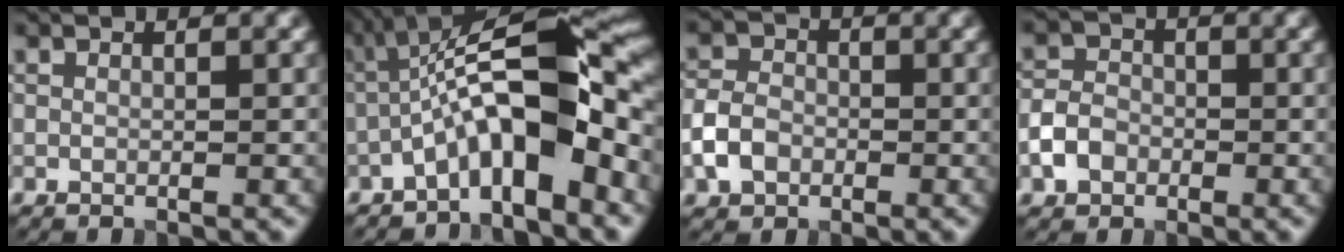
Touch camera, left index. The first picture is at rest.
{"total": 11.2, "force": [-3.0, 3.5, 10.2], "torque": [-0.165, 0.024, -0.058]}
{"total": 3.4, "force": [-1.3, 2.6, 1.8], "torque": [-0.035, 0.003, -0.031]}
{"total": 3.0, "force": [-1.3, 2.3, 1.4], "torque": [-0.025, 0.004, -0.030]}